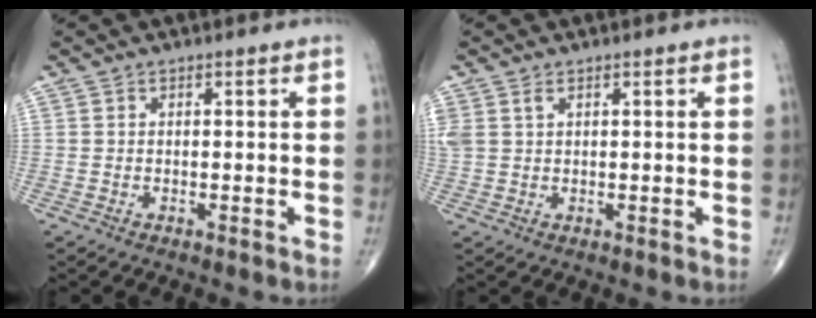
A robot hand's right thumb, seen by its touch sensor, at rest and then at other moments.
{"total": 3.0, "force": [1.4, 1.8, 1.9], "torque": [-0.056, 0.013, 0.039]}